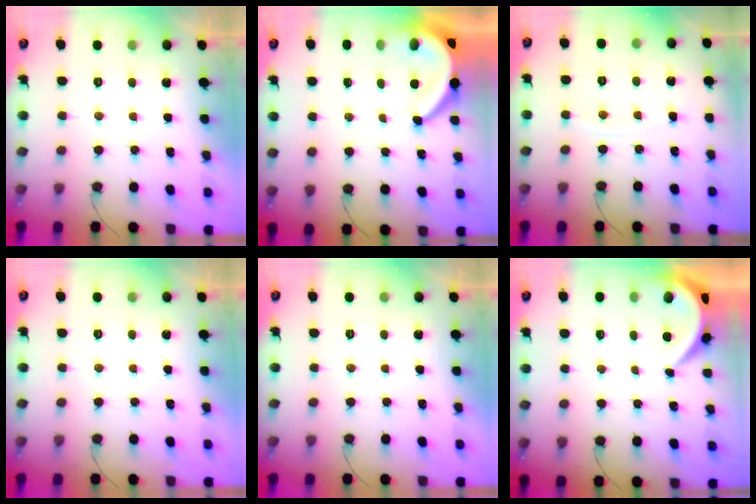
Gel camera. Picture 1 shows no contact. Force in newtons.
{"total": 8.3, "press": 8.3, "slide": 0.6}
{"total": 5.4, "press": 5.3, "slide": 0.7}
{"total": 0.0}
{"total": 0.0}
{"total": 5.3, "press": 5.2, "slide": 0.7}